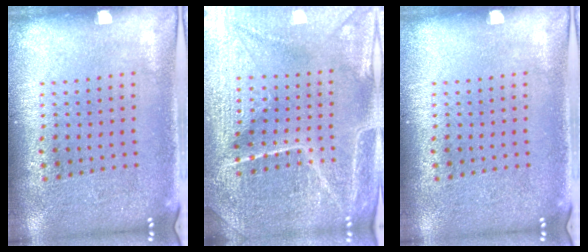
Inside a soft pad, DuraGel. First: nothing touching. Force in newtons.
{"total": 4.7, "press": 4.5, "slide": 1.4}
{"total": 0.0}